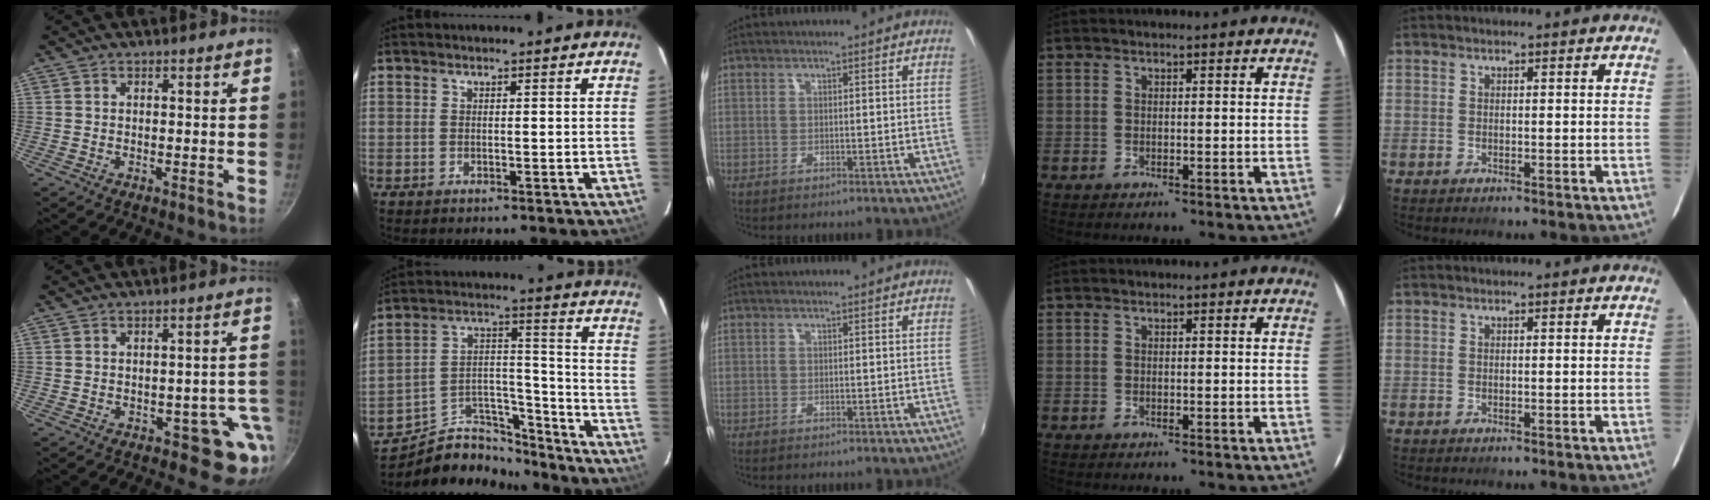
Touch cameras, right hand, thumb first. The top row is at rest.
{"thumb": {"total": 7.3, "force": [-3.0, 4.6, 4.8], "torque": [0.007, 0.034, -0.026]}, "index": {"total": 14.6, "force": [-12.5, 6.6, 3.7], "torque": [-0.065, 0.064, -0.194]}}